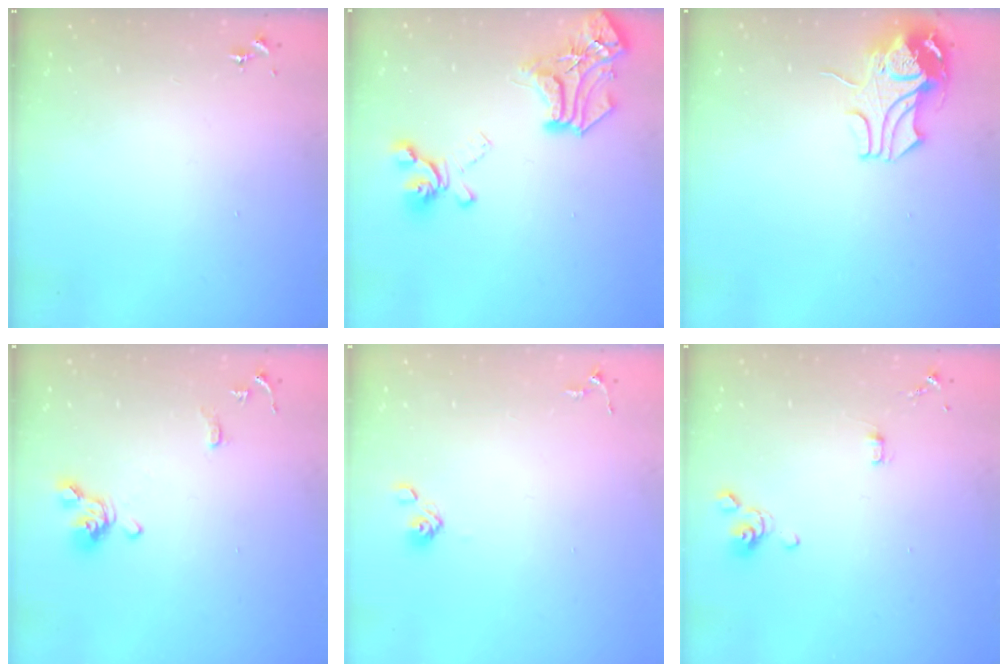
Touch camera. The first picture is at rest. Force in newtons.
{"total": 19.7, "press": 19.7, "slide": 1.4}
{"total": 10.0, "press": 9.9, "slide": 1.5}
{"total": 11.3, "press": 11.2, "slide": 1.3}
{"total": 3.9, "press": 3.6, "slide": 1.5}
{"total": 4.4, "press": 4.0, "slide": 1.8}